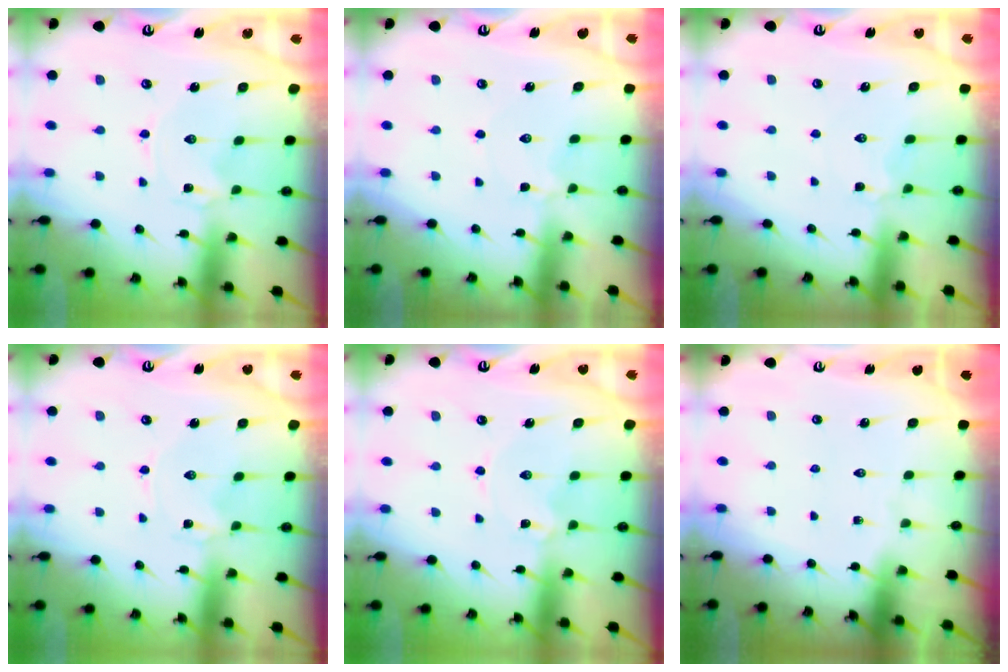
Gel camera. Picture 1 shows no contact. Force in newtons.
{"total": 2.2, "press": 2.1, "slide": 0.3}
{"total": 2.7, "press": 2.6, "slide": 0.5}
{"total": 0.0}
{"total": 0.7, "press": 0.7, "slide": 0.2}
{"total": 0.0}